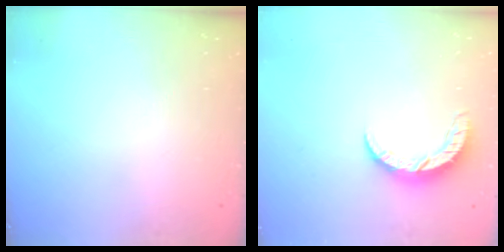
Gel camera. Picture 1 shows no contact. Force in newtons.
{"total": 8.7, "press": 8.6, "slide": 0.9}